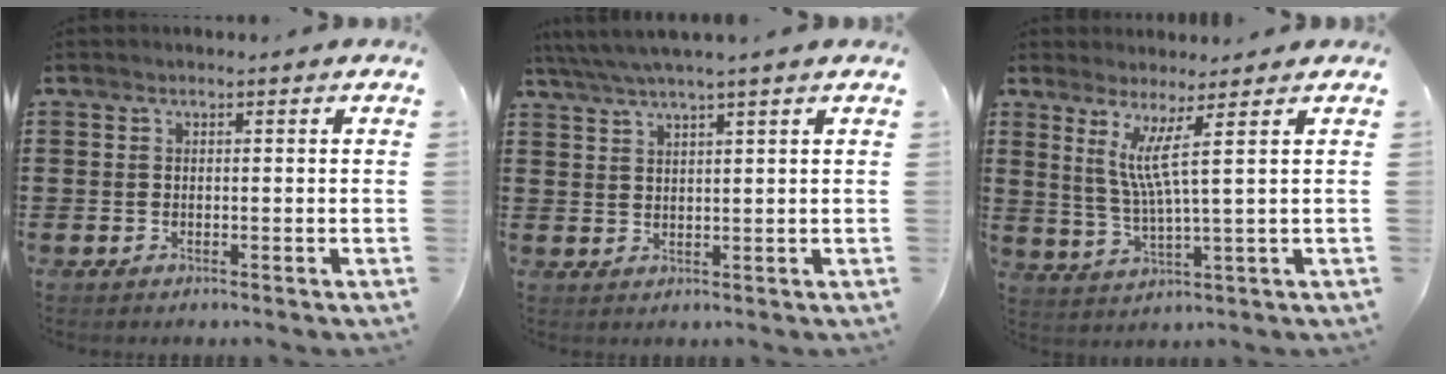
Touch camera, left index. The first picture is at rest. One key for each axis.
{"total": 3.3, "fx": 2.7, "fy": -0.6, "fz": 1.9, "tx": -0.044, "ty": -0.004, "tz": 0.047}
{"total": 6.4, "fx": 2.8, "fy": -0.5, "fz": 5.7, "tx": -0.127, "ty": -0.016, "tz": 0.046}